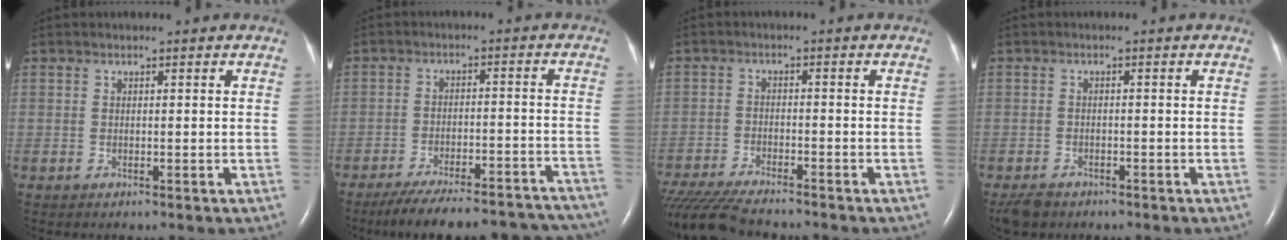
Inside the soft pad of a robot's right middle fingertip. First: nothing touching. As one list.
[{"total": 21.9, "force": [-19.8, 4.4, 8.0], "torque": [-0.094, 0.001, -0.262]}, {"total": 12.4, "force": [-11.1, 1.3, 5.4], "torque": [-0.096, -0.021, -0.182]}, {"total": 3.2, "force": [-2.6, 1.6, 1.0], "torque": [-0.026, -0.004, -0.041]}]